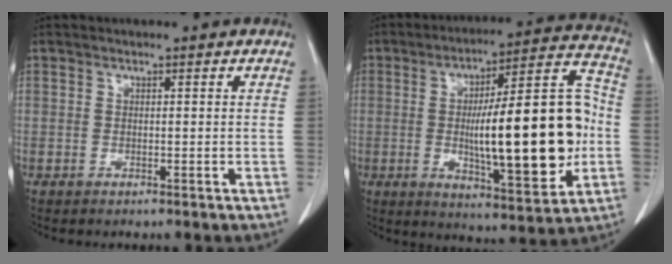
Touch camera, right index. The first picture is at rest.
{"total": 22.8, "force": [-1.8, 4.8, 22.2], "torque": [-0.330, 0.021, -0.019]}